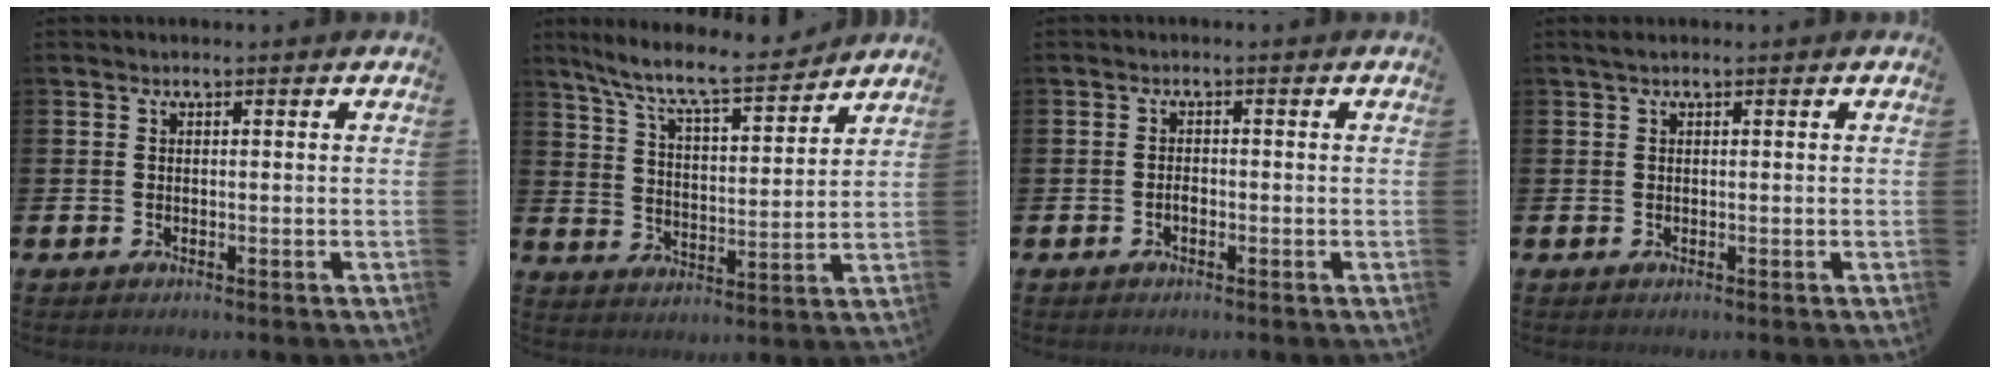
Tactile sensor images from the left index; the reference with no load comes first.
{"total": 8.6, "force": [7.9, 0.9, 3.4], "torque": [-0.102, -0.050, 0.135]}
{"total": 1.2, "force": [-0.5, 0.7, 0.8], "torque": [-0.009, -0.001, -0.012]}
{"total": 0.8, "force": [0.5, 0.1, 0.7], "torque": [-0.019, 0.006, 0.009]}